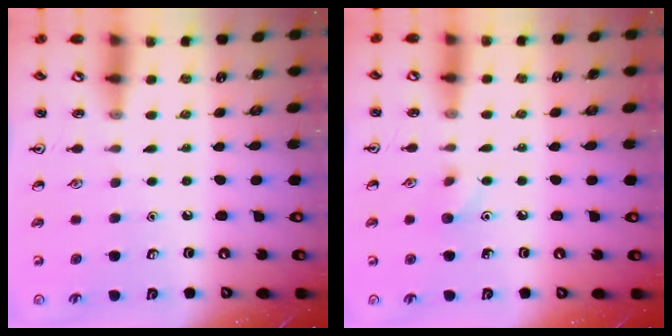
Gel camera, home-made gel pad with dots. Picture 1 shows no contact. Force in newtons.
{"total": 5.1, "press": 5.0, "slide": 1.2}